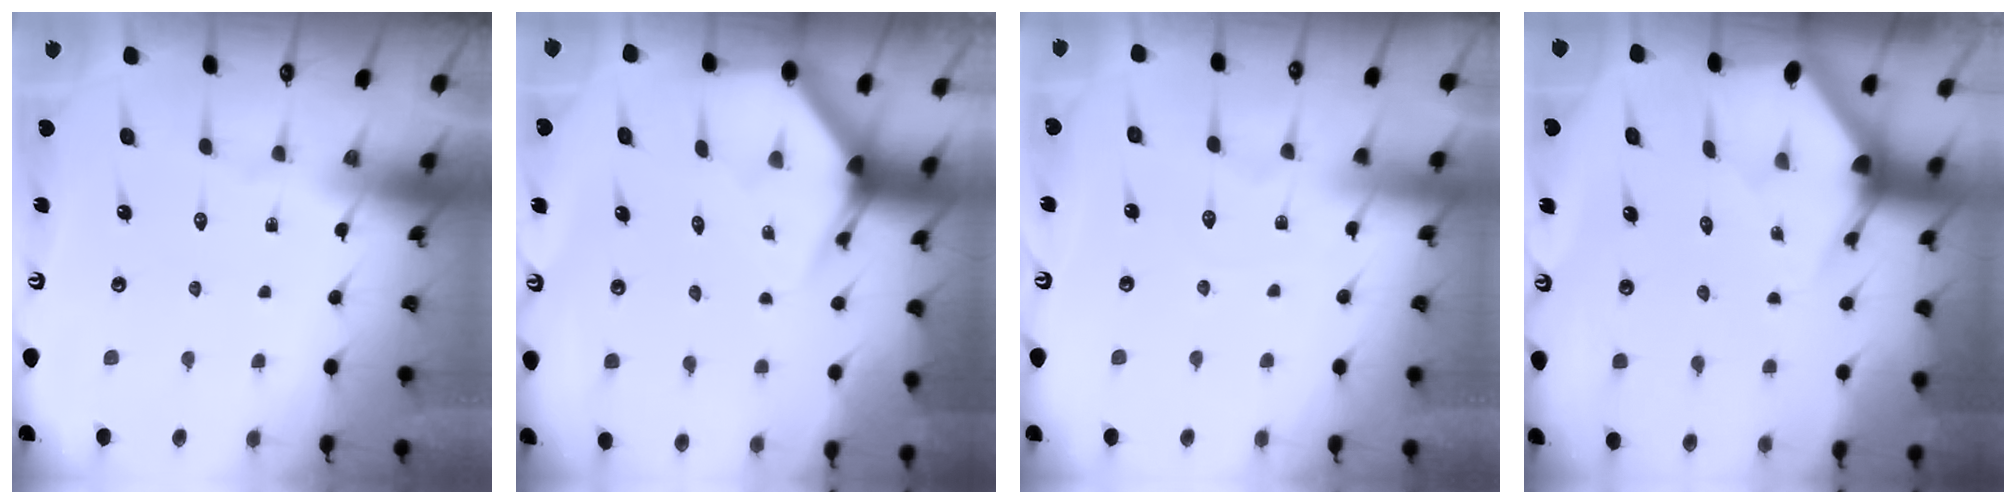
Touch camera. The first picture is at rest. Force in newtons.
{"total": 3.8, "press": 3.8, "slide": 0.2}
{"total": 2.5, "press": 2.4, "slide": 0.3}
{"total": 2.9, "press": 2.9, "slide": 0.2}